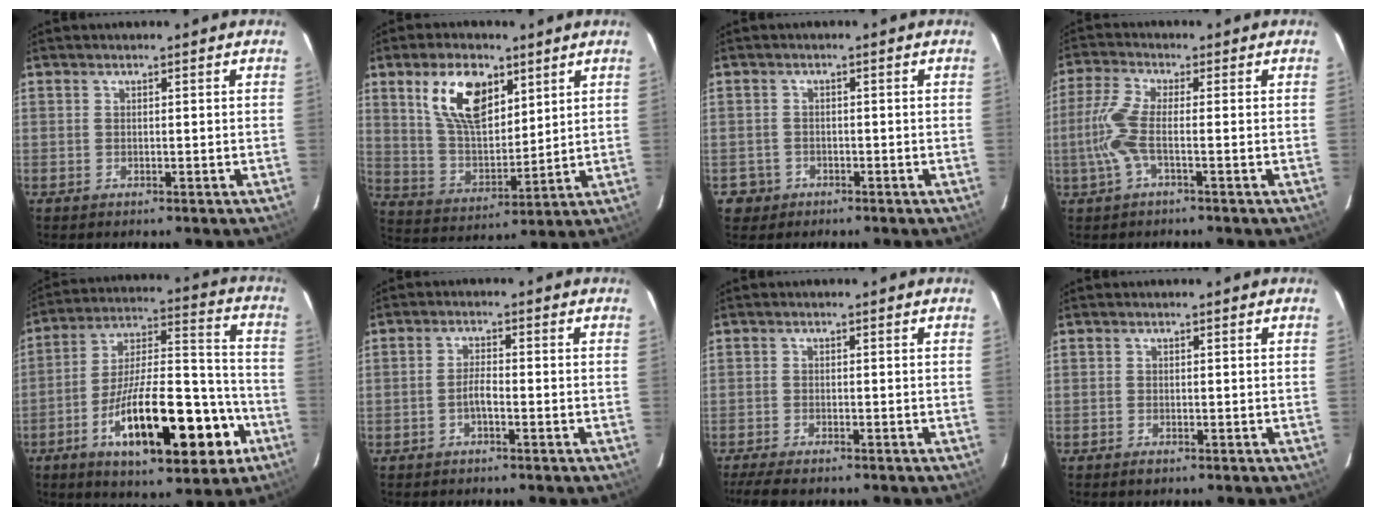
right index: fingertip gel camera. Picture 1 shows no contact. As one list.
[{"total": 13.9, "force": [7.0, 7.1, 9.7], "torque": [-0.175, 0.010, 0.142]}, {"total": 3.5, "force": [-1.5, 3.2, 0.2], "torque": [-0.016, 0.015, -0.022]}, {"total": 6.6, "force": [-1.6, 1.0, 6.3], "torque": [-0.152, 0.000, -0.033]}, {"total": 23.1, "force": [-10.1, 8.3, 19.0], "torque": [-0.311, 0.001, -0.151]}, {"total": 2.2, "force": [-1.3, 0.5, 1.8], "torque": [-0.038, 0.004, -0.024]}, {"total": 6.2, "force": [-5.2, 1.5, 3.1], "torque": [-0.080, -0.024, -0.093]}, {"total": 0.9, "force": [-0.7, 0.4, 0.4], "torque": [-0.006, -0.002, -0.015]}]